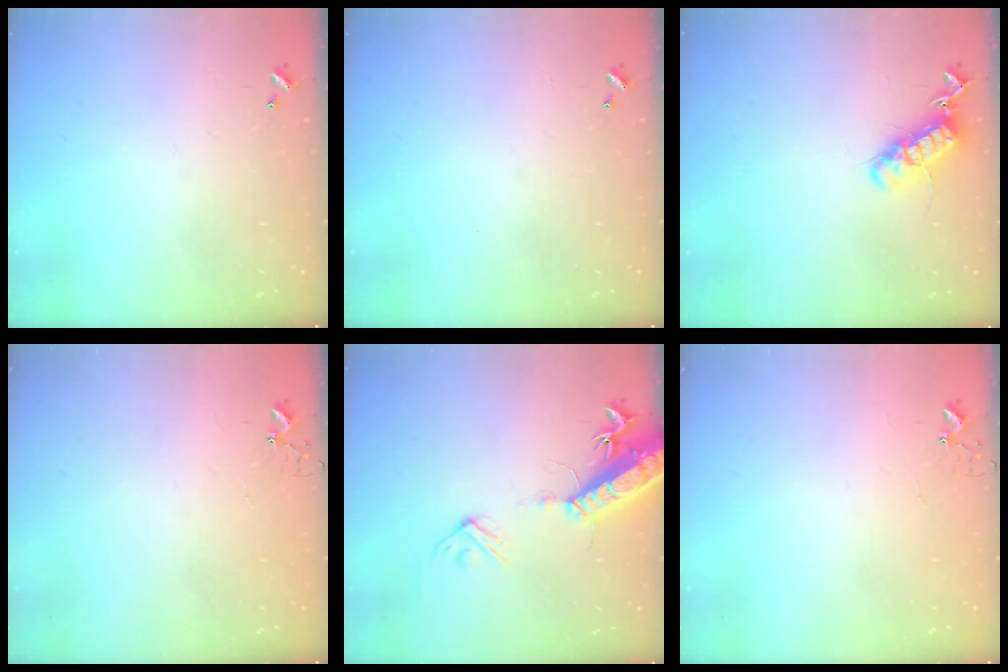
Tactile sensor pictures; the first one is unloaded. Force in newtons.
{"total": 0.0}
{"total": 13.8, "press": 13.8, "slide": 0.7}
{"total": 2.7, "press": 2.7, "slide": 0.2}
{"total": 17.3, "press": 16.8, "slide": 3.9}
{"total": 2.7, "press": 2.7, "slide": 0.2}